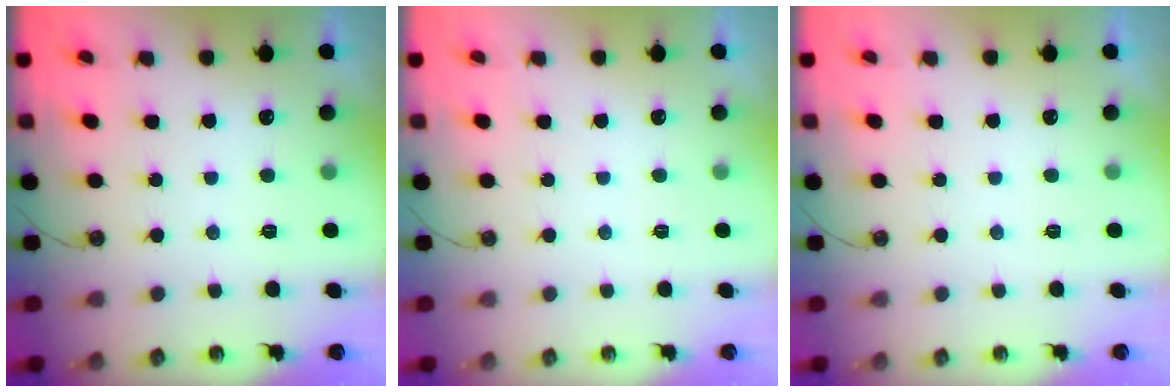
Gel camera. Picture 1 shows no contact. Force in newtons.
{"total": 0.0}
{"total": 0.0}